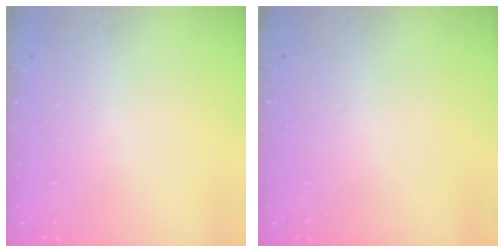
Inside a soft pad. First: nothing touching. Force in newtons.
{"total": 0.0}